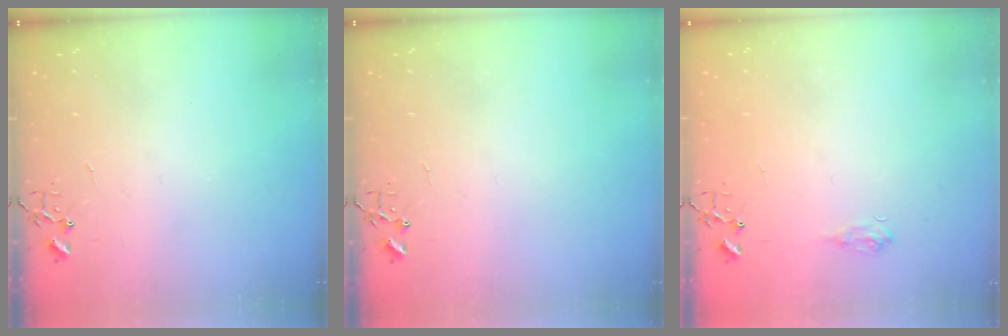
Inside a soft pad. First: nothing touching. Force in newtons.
{"total": 0.0}
{"total": 6.2, "press": 6.1, "slide": 0.8}